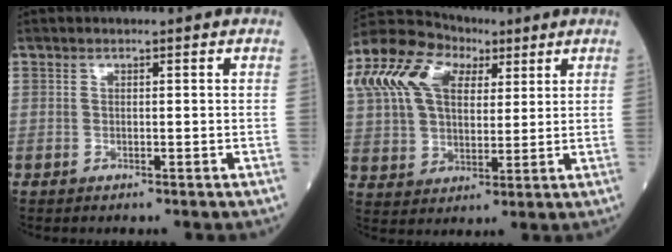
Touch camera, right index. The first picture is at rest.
{"total": 17.4, "force": [7.4, 10.5, 11.8], "torque": [-0.266, 0.055, 0.133]}